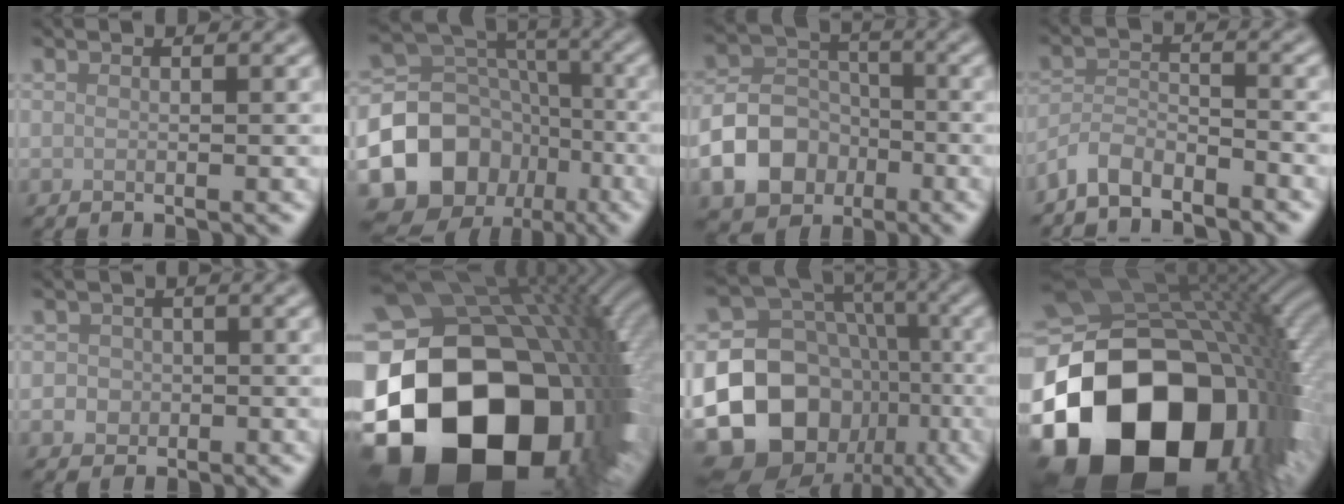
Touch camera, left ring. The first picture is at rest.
{"total": 11.4, "force": [-4.9, 9.3, 4.4], "torque": [-0.087, 0.006, -0.093]}
{"total": 7.0, "force": [-2.8, 5.4, 3.4], "torque": [-0.056, 0.000, -0.060]}
{"total": 3.5, "force": [-3.3, 0.9, 0.9], "torque": [-0.020, 0.001, -0.076]}
{"total": 2.6, "force": [-0.5, 2.5, 0.7], "torque": [0.009, 0.007, -0.024]}
{"total": 23.3, "force": [-6.2, 17.3, 14.3], "torque": [-0.291, -0.088, -0.068]}
{"total": 21.9, "force": [-7.4, 18.6, 9.0], "torque": [-0.188, -0.035, -0.139]}
{"total": 23.1, "force": [-8.7, 16.1, 14.1], "torque": [-0.258, -0.049, -0.124]}